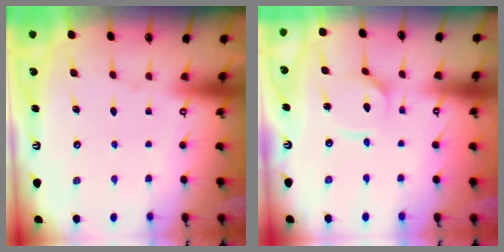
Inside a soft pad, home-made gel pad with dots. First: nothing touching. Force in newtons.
{"total": 3.2, "press": 3.2, "slide": 0.4}